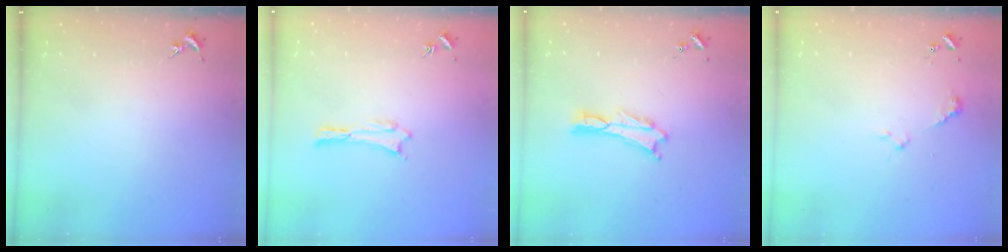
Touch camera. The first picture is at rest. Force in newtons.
{"total": 0.0}
{"total": 0.0}
{"total": 2.3, "press": 2.3, "slide": 0.1}